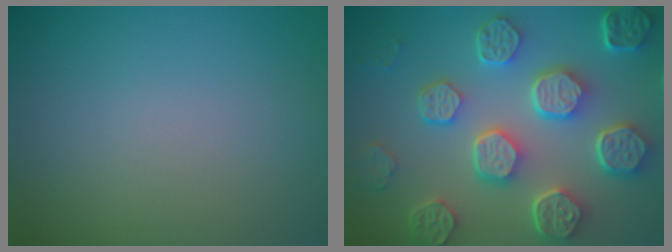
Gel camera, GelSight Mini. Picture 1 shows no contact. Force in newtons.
{"total": 8.8, "press": 6.7, "slide": 5.7}